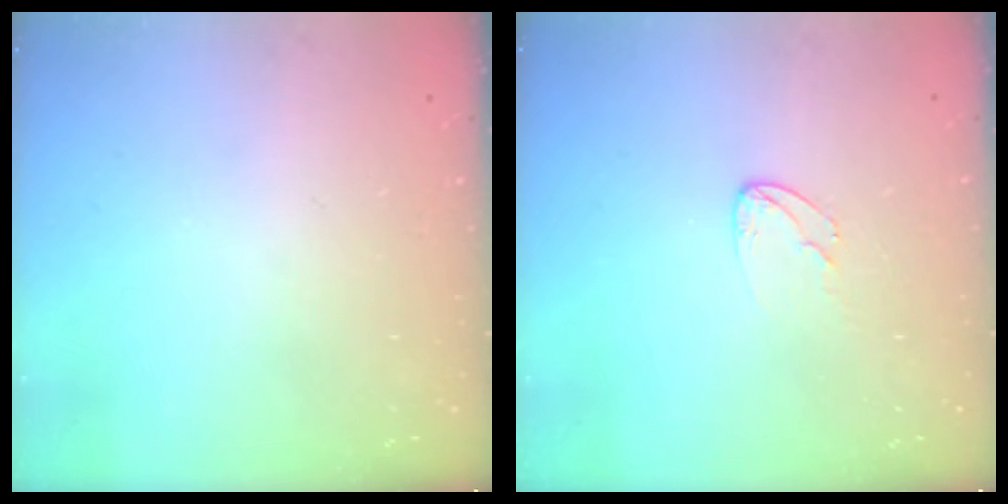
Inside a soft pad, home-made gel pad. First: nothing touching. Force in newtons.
{"total": 5.0, "press": 5.0, "slide": 0.4}